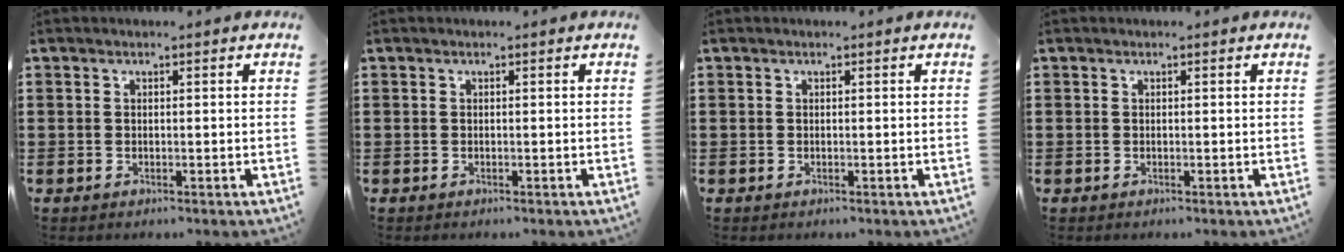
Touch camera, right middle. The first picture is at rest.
{"total": 0.0}
{"total": 0.0}
{"total": 0.0}